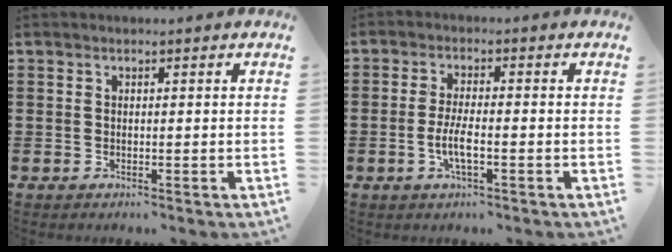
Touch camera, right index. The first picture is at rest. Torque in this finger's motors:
{"motor_torque": [2.14, 0.00, 0.54, 0.16]}